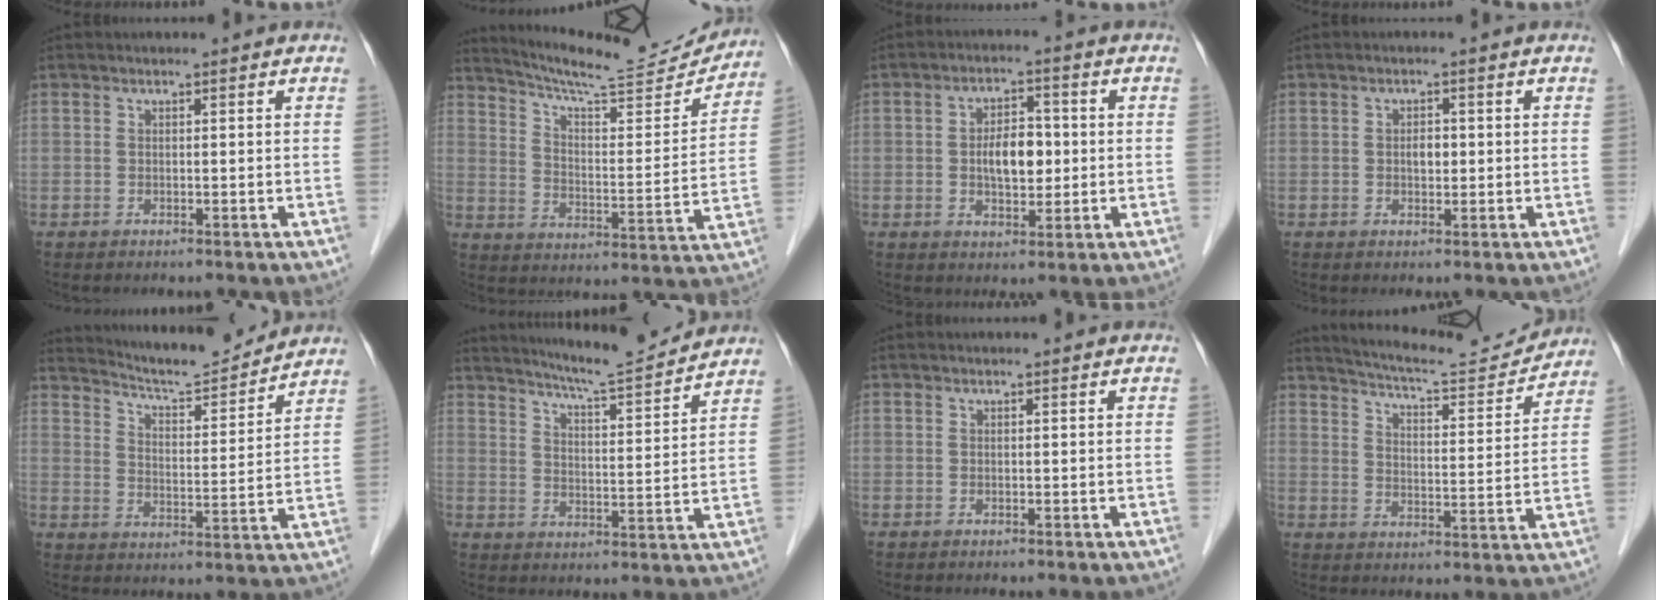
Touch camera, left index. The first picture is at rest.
{"total": 18.2, "force": [17.3, 1.3, 5.4], "torque": [-0.091, -0.042, 0.242]}
{"total": 6.0, "force": [-0.2, 3.1, 5.2], "torque": [-0.092, 0.005, -0.003]}
{"total": 1.8, "force": [-0.1, 1.1, 1.4], "torque": [-0.023, -0.002, -0.002]}
{"total": 11.8, "force": [11.5, 0.3, 2.6], "torque": [-0.049, -0.004, 0.174]}
{"total": 11.8, "force": [11.2, -0.4, 3.8], "torque": [-0.065, -0.006, 0.162]}
{"total": 0.0}
{"total": 13.2, "force": [12.8, 1.1, 3.1], "torque": [-0.053, -0.009, 0.177]}